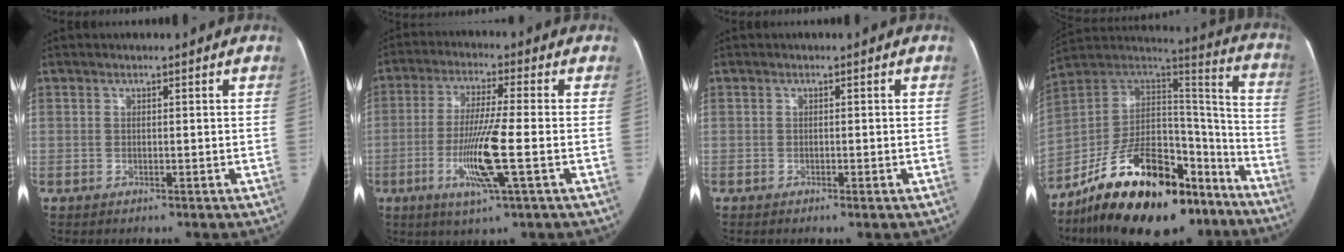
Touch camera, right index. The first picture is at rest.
{"total": 10.2, "force": [-2.8, -0.4, 9.8], "torque": [-0.194, -0.016, -0.056]}
{"total": 0.8, "force": [-0.5, 0.0, 0.7], "torque": [-0.012, -0.002, -0.005]}
{"total": 27.1, "force": [-18.1, 12.5, 15.8], "torque": [-0.243, 0.040, -0.281]}